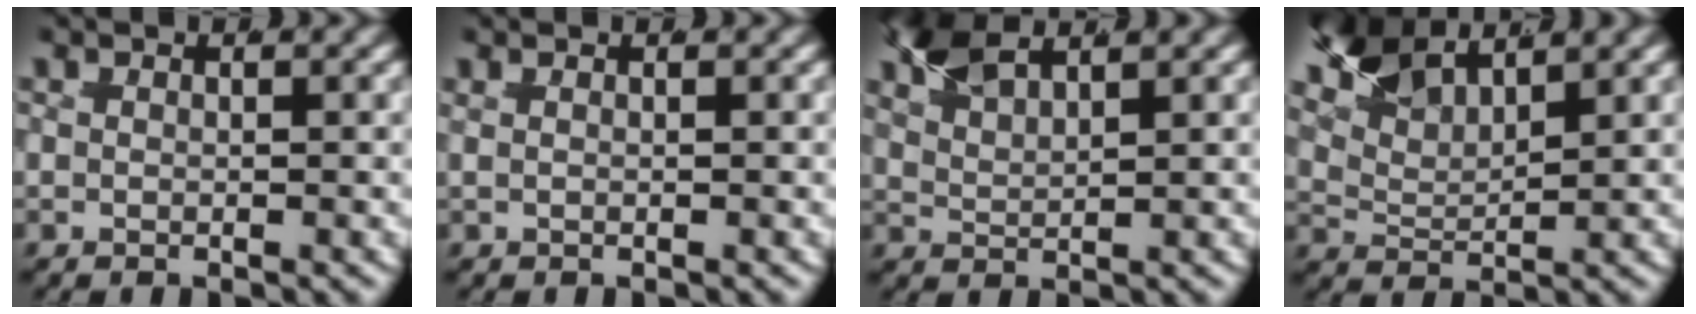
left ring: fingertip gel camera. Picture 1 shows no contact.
{"total": 0.9, "force": [0.4, 0.6, 0.5], "torque": [-0.009, 0.006, 0.003]}
{"total": 4.3, "force": [2.2, 2.4, 2.8], "torque": [-0.082, -0.003, 0.034]}
{"total": 6.3, "force": [3.0, 3.7, 4.1], "torque": [-0.100, -0.001, 0.041]}